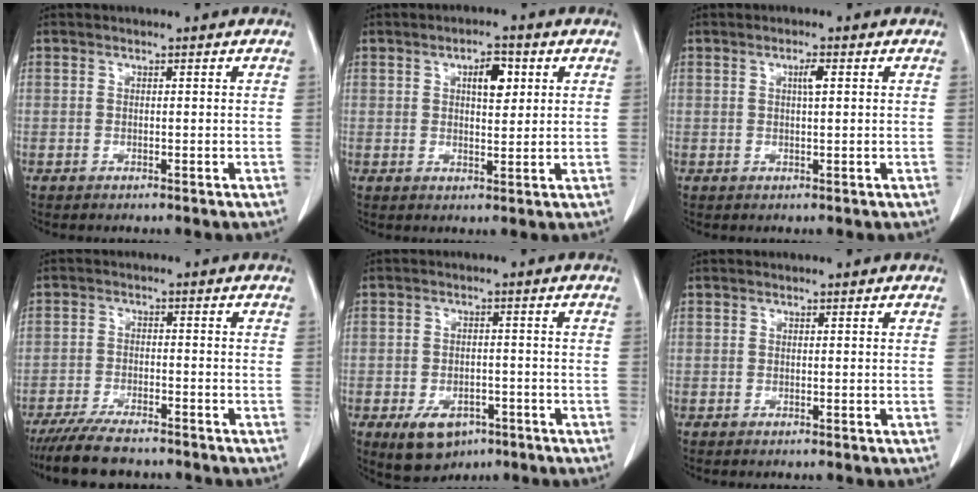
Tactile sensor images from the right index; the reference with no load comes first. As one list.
[{"total": 4.5, "force": [1.7, 1.7, 3.8], "torque": [-0.060, 0.004, 0.025]}, {"total": 1.7, "force": [0.6, 0.2, 1.6], "torque": [-0.030, 0.002, 0.009]}, {"total": 8.0, "force": [-6.9, 1.9, 3.5], "torque": [-0.059, -0.017, -0.116]}, {"total": 6.8, "force": [-3.7, 4.4, 3.7], "torque": [-0.061, 0.001, -0.046]}, {"total": 0.0}]